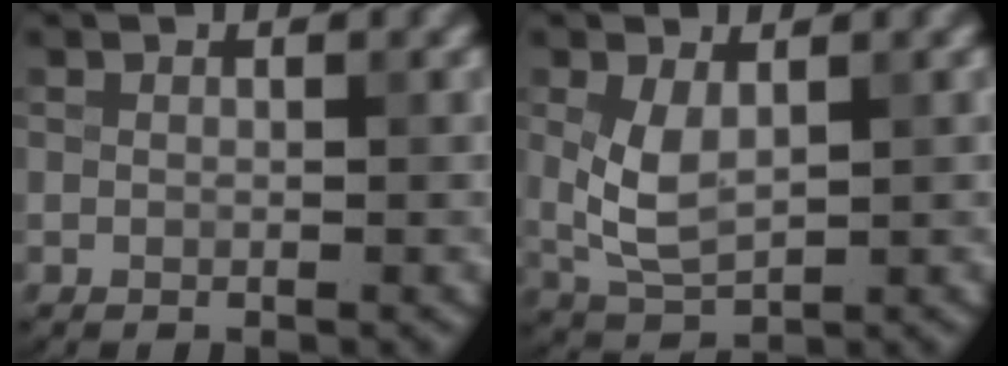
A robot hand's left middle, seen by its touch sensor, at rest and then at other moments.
{"total": 3.6, "force": [0.7, 1.9, 2.9], "torque": [-0.068, -0.003, 0.020]}